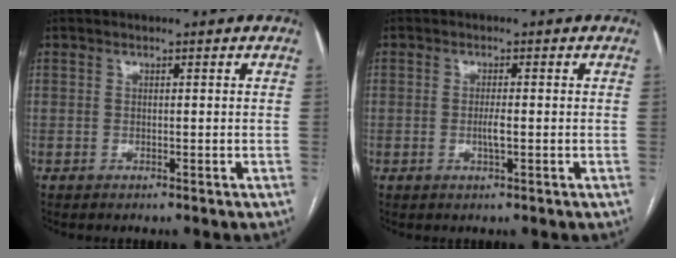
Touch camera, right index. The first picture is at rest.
{"total": 1.8, "force": [-0.4, 0.0, 1.8], "torque": [-0.037, -0.002, -0.007]}